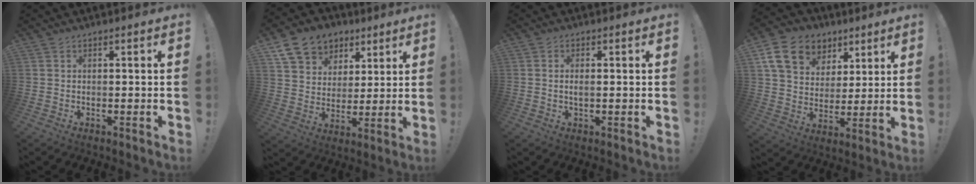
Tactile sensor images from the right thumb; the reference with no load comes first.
{"total": 13.5, "force": [7.5, 10.2, 4.7], "torque": [-0.071, -0.040, 0.147]}
{"total": 1.6, "force": [-0.2, 0.6, 1.5], "torque": [-0.031, 0.004, -0.003]}
{"total": 16.3, "force": [8.1, 12.0, 7.5], "torque": [-0.107, -0.035, 0.160]}